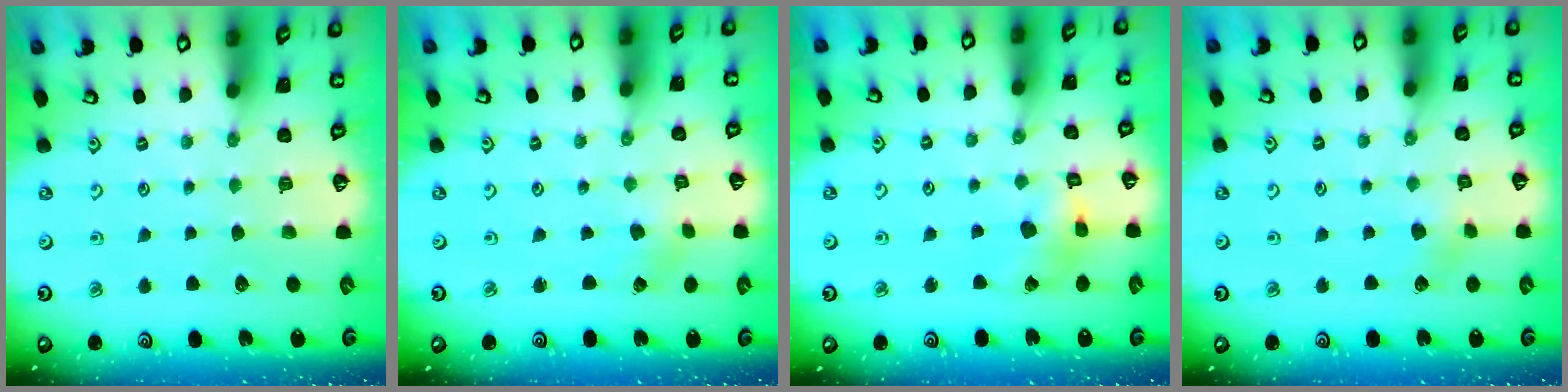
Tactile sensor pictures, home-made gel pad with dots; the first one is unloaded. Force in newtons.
{"total": 0.0}
{"total": 6.9, "press": 6.9, "slide": 0.8}
{"total": 4.0, "press": 4.0, "slide": 0.4}